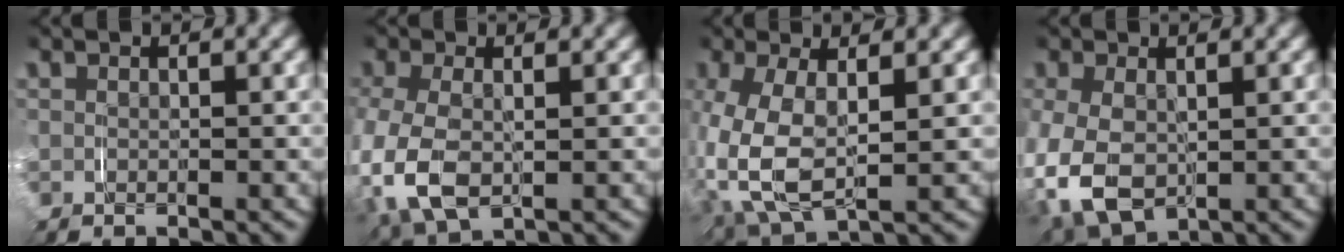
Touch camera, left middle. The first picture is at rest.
{"total": 7.1, "force": [-1.9, 5.0, 4.7], "torque": [-0.143, -0.030, -0.017]}
{"total": 8.9, "force": [-0.8, 5.7, 6.8], "torque": [-0.186, -0.030, 0.004]}
{"total": 7.4, "force": [-2.0, 5.7, 4.2], "torque": [-0.139, -0.042, -0.016]}